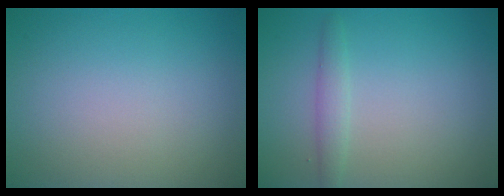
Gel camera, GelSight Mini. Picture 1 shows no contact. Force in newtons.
{"total": 1.5, "press": 1.5, "slide": 0.1}